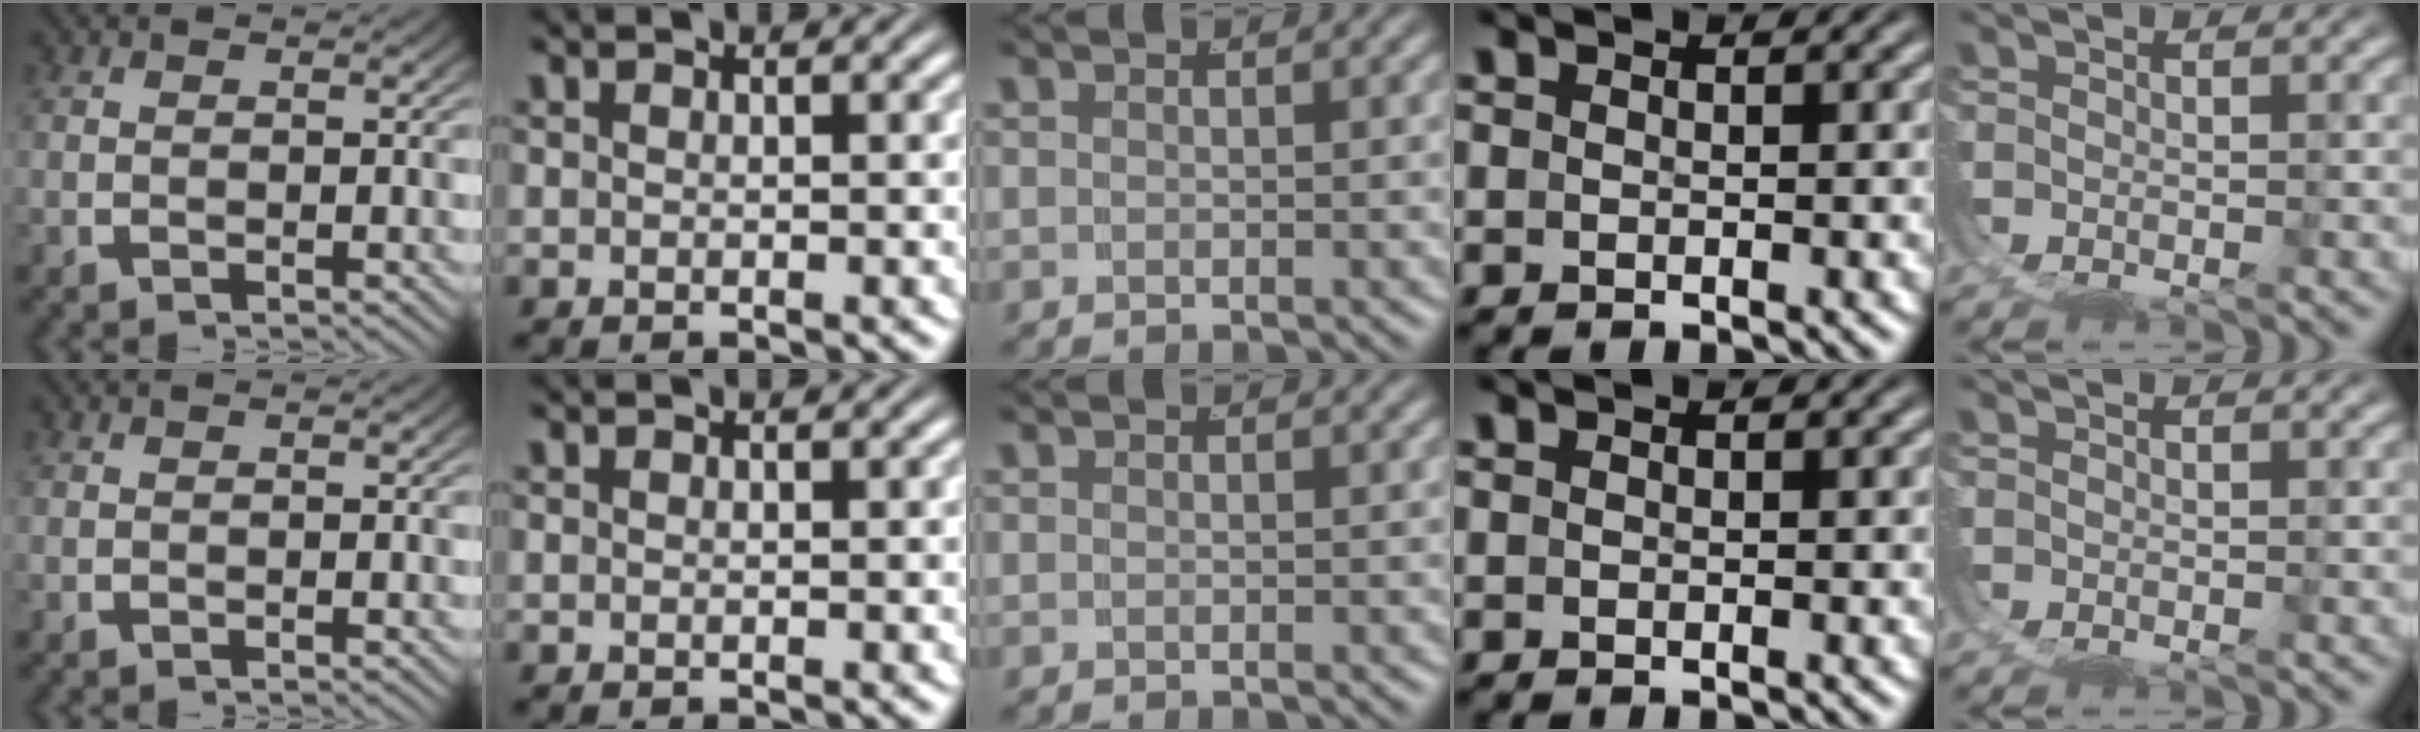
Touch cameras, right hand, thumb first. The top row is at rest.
{}